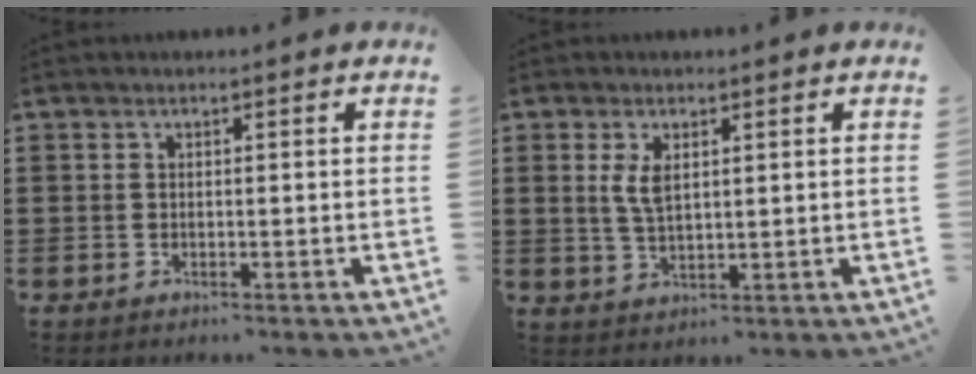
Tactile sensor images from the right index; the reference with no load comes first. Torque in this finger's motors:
{"motor_torque": [0.12, -0.02, 0.15, 0.10]}